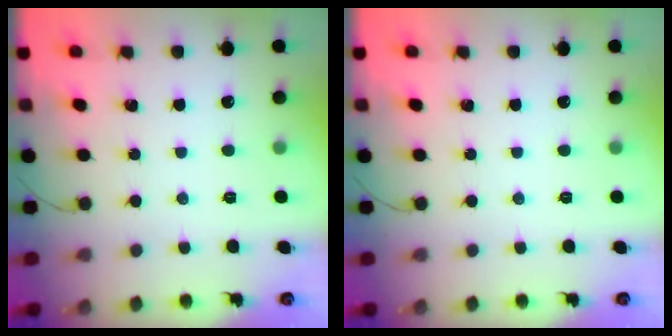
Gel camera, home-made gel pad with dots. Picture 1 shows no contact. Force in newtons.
{"total": 0.0}